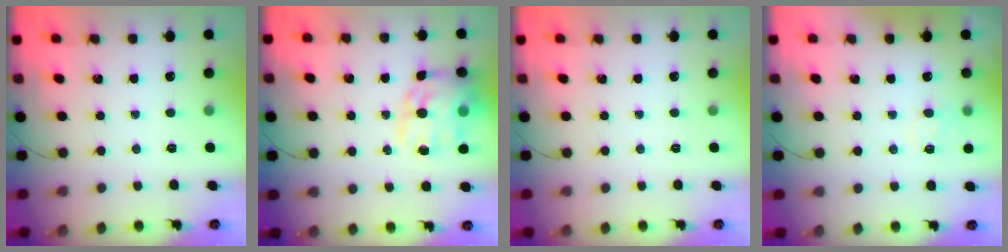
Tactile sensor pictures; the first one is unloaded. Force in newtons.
{"total": 16.8, "press": 16.4, "slide": 3.7}
{"total": 0.0}
{"total": 5.5, "press": 5.3, "slide": 1.5}